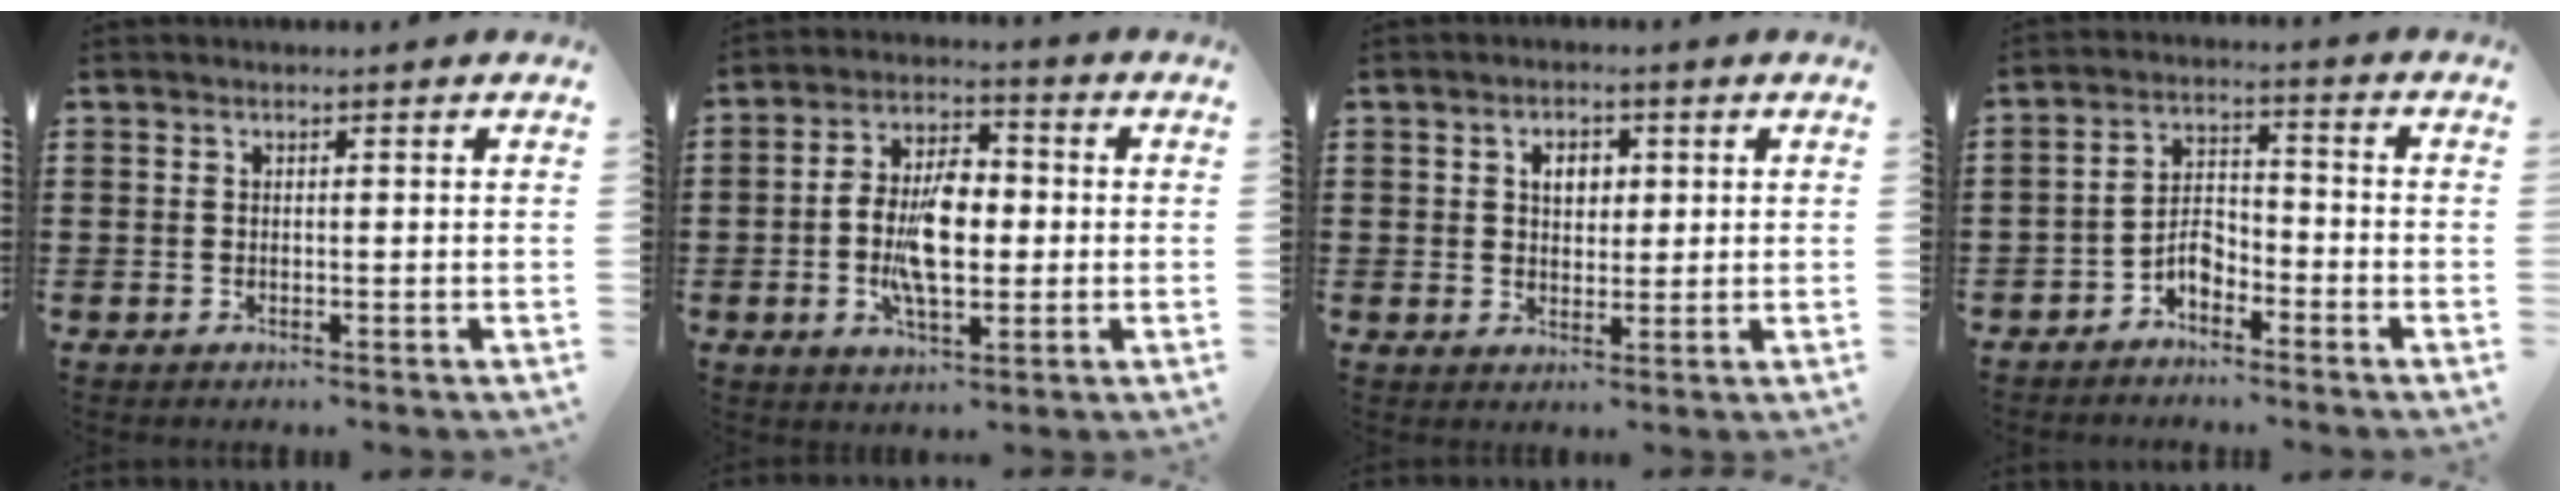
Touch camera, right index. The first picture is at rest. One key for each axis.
{"total": 8.8, "fx": -1.1, "fy": 4.6, "fz": 7.4, "tx": -0.160, "ty": 0.007, "tz": -0.025}
{"total": 3.5, "fx": 0.9, "fy": 2.5, "fz": 2.3, "tx": -0.045, "ty": 0.009, "tz": 0.012}
{"total": 4.5, "fx": -2.9, "fy": 2.4, "fz": 2.5, "tx": -0.053, "ty": 0.010, "tz": -0.058}